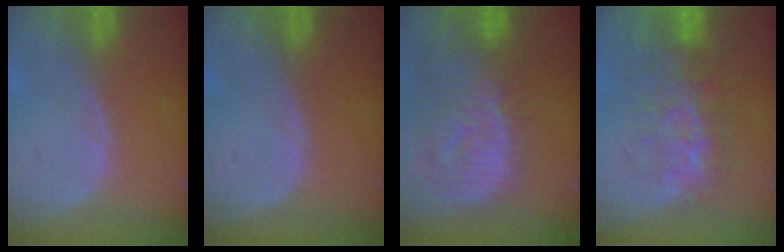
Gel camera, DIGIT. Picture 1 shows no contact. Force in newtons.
{"total": 0.0}
{"total": 12.4, "press": 10.7, "slide": 6.3}
{"total": 8.0, "press": 7.8, "slide": 1.8}